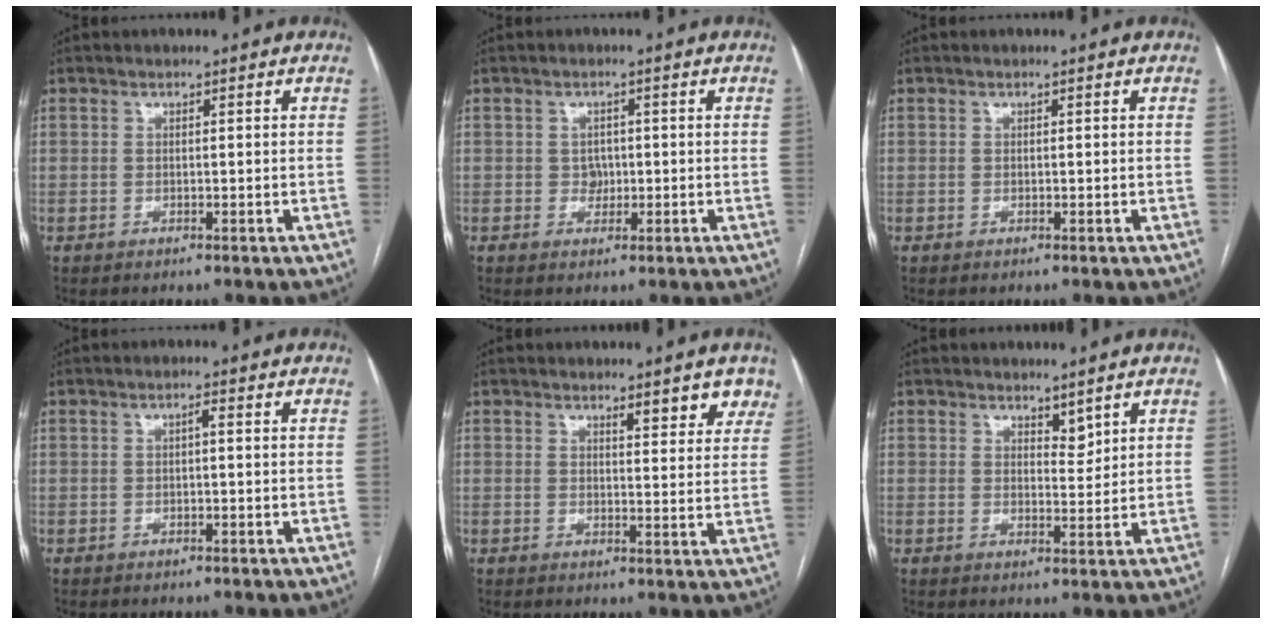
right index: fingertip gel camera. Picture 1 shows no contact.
{"total": 2.0, "force": [0.1, 1.8, 0.9], "torque": [-0.003, 0.005, 0.004]}
{"total": 0.0}
{"total": 0.8, "force": [0.0, 0.2, 0.8], "torque": [-0.012, 0.003, 0.000]}
{"total": 4.9, "force": [3.9, 1.3, 2.7], "torque": [-0.024, -0.009, 0.038]}
{"total": 2.4, "force": [1.9, 0.9, 1.0], "torque": [-0.016, -0.007, 0.036]}